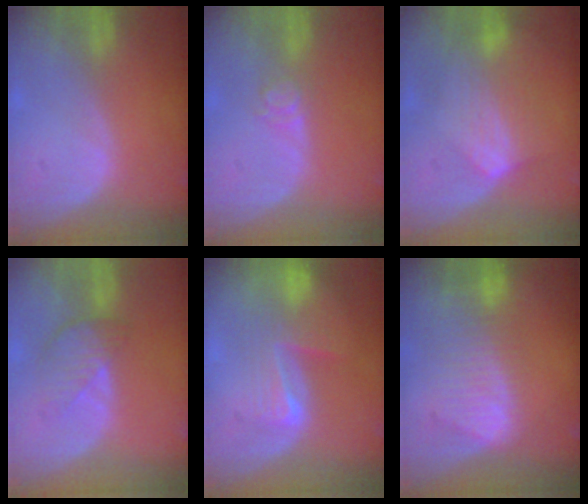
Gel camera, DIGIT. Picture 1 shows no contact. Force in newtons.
{"total": 3.0, "press": 2.5, "slide": 1.7}
{"total": 7.1, "press": 6.4, "slide": 3.0}
{"total": 4.5, "press": 4.0, "slide": 2.1}
{"total": 7.6, "press": 7.1, "slide": 2.8}
{"total": 9.5, "press": 8.2, "slide": 4.6}